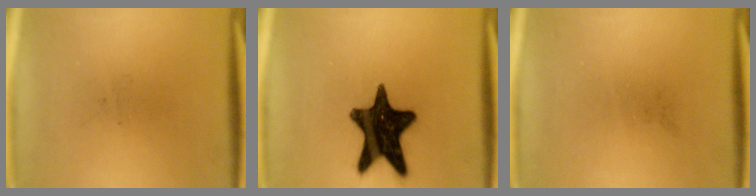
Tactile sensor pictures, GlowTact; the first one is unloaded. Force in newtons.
{"total": 17.1}
{"total": 0.0}